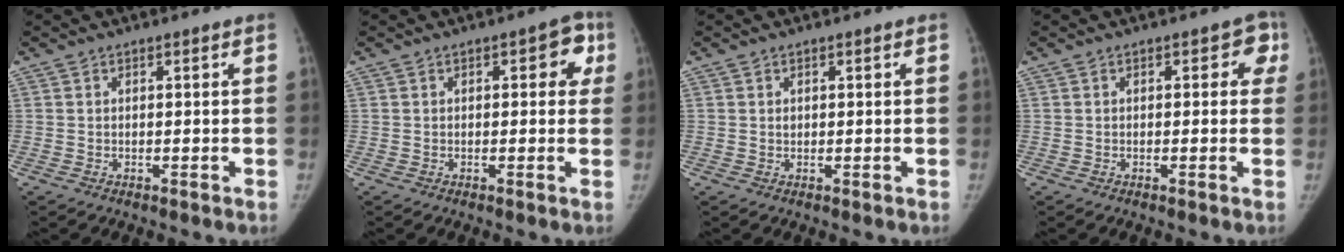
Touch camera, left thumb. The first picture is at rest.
{"total": 4.8, "force": [1.3, 2.6, 3.8], "torque": [-0.007, 0.005, 0.004]}
{"total": 0.6, "force": [0.2, 0.5, 0.3], "torque": [0.001, -0.001, 0.004]}
{"total": 3.2, "force": [0.7, 2.2, 2.2], "torque": [0.016, 0.006, -0.006]}